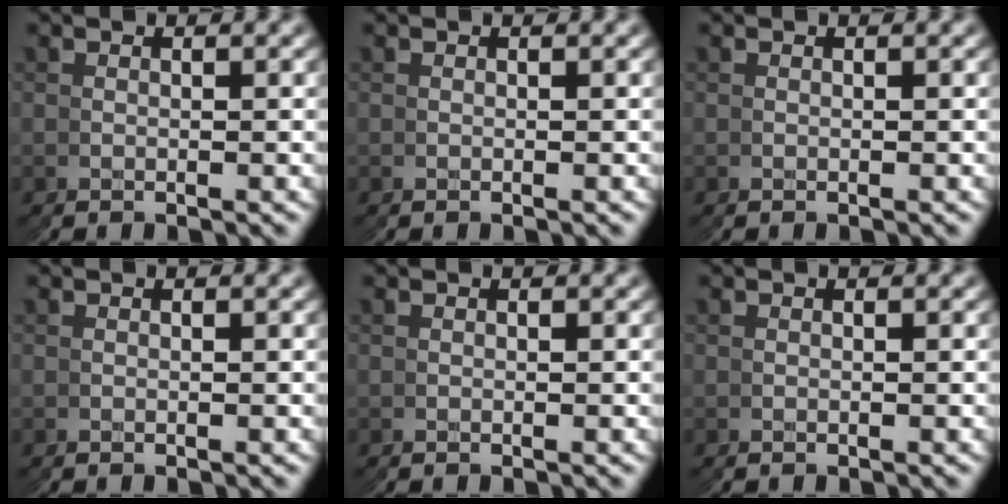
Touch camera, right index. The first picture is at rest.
{"total": 0.0}
{"total": 0.0}
{"total": 1.7, "force": [0.1, -1.6, -0.5], "torque": [0.018, -0.004, 0.009]}
{"total": 0.0}
{"total": 0.0}